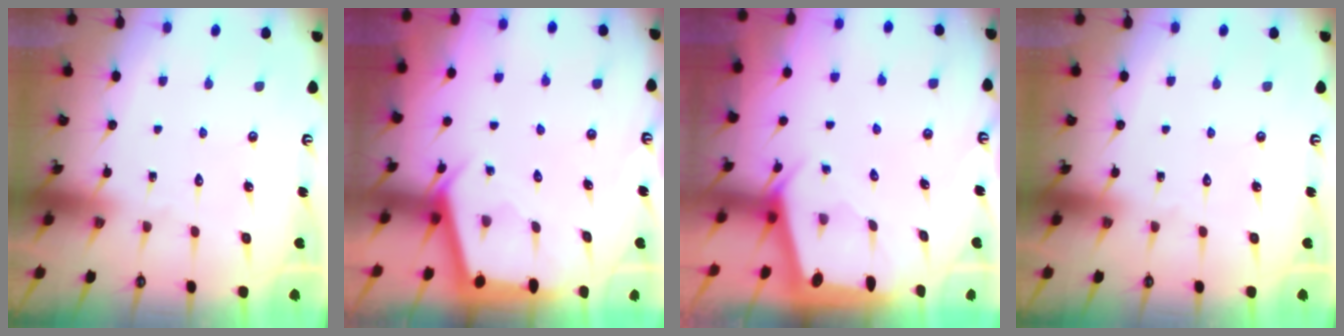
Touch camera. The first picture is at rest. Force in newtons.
{"total": 2.8, "press": 2.8, "slide": 0.4}
{"total": 1.8, "press": 1.8, "slide": 0.3}
{"total": 0.0}